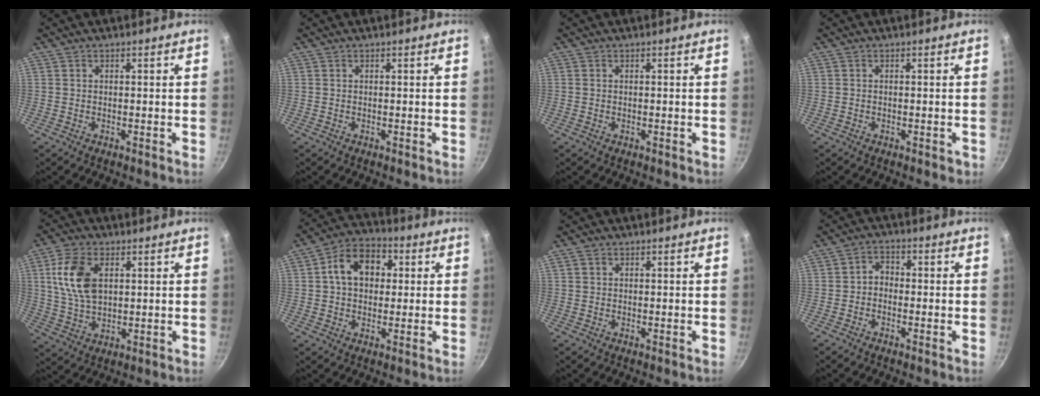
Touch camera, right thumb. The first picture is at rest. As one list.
[{"total": 0.0}, {"total": 0.0}, {"total": 0.9, "force": [-0.4, 0.5, 0.6], "torque": [-0.008, 0.003, -0.005]}, {"total": 11.2, "force": [2.9, 6.7, 8.4], "torque": [-0.153, -0.007, 0.058]}, {"total": 11.3, "force": [2.1, 8.3, 7.4], "torque": [-0.083, 0.021, 0.019]}, {"total": 1.0, "force": [0.4, 0.8, 0.4], "torque": [-0.005, 0.002, 0.006]}, {"total": 3.2, "force": [-0.8, 2.6, 1.7], "torque": [-0.015, 0.015, -0.022]}]